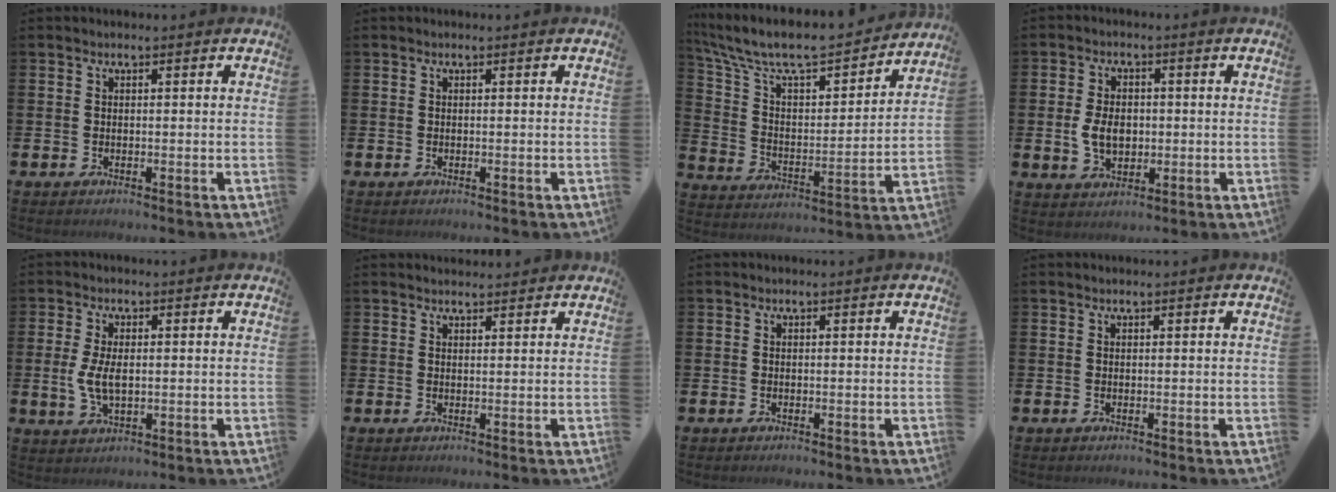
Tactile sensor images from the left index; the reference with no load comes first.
{"total": 0.0}
{"total": 8.8, "force": [7.7, 2.6, 3.4], "torque": [-0.112, -0.052, 0.129]}
{"total": 5.1, "force": [-0.1, 3.6, 3.7], "torque": [-0.062, 0.002, -0.009]}
{"total": 4.6, "force": [0.2, 2.3, 4.0], "torque": [-0.080, 0.004, -0.001]}
{"total": 1.6, "force": [1.6, 0.3, 0.1], "torque": [0.007, -0.005, 0.027]}
{"total": 0.0}
{"total": 0.0}